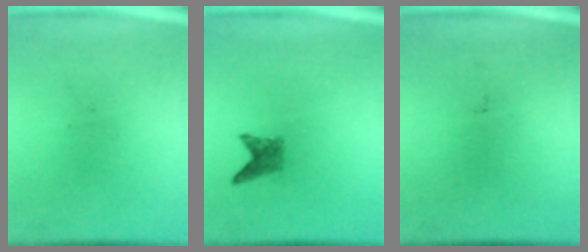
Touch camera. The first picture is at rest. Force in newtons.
{"total": 2.0}
{"total": 0.0}